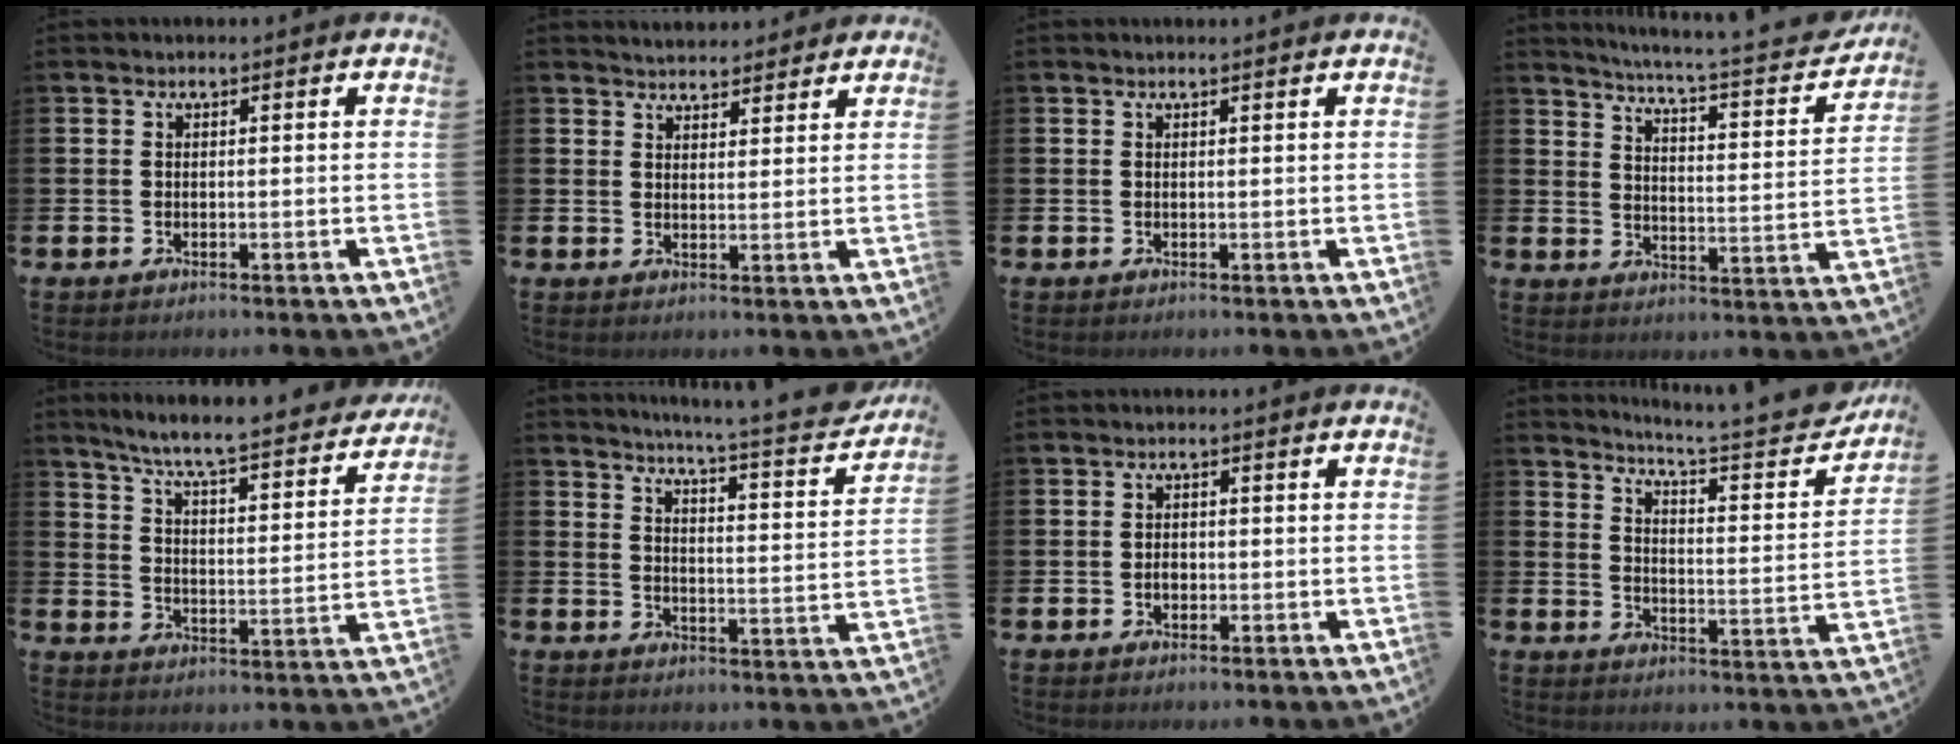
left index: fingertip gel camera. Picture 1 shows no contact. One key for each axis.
{"total": 3.6, "fx": 3.6, "fy": 0.7, "fz": -0.2, "tx": -0.004, "ty": -0.017, "tz": 0.066}
{"total": 0.0}
{"total": 4.8, "fx": 4.3, "fy": -0.2, "fz": 2.1, "tx": -0.051, "ty": -0.046, "tz": 0.062}
{"total": 6.9, "fx": 6.4, "fy": 0.1, "fz": 2.7, "tx": -0.076, "ty": -0.054, "tz": 0.103}
{"total": 5.7, "fx": 5.3, "fy": -0.4, "fz": 2.1, "tx": -0.048, "ty": -0.050, "tz": 0.082}
{"total": 1.4, "fx": -0.3, "fy": 1.0, "fz": 0.9, "tx": -0.012, "ty": 0.003, "tz": -0.008}
{"total": 6.4, "fx": 5.8, "fy": -0.1, "fz": 2.6, "tx": -0.051, "ty": -0.056, "tz": 0.089}